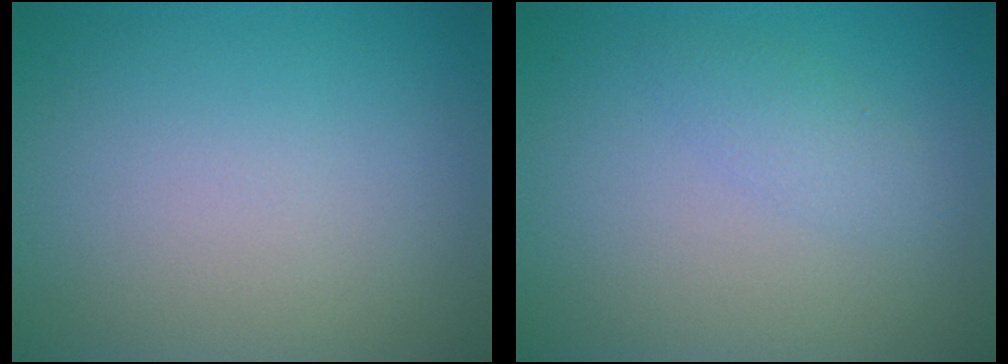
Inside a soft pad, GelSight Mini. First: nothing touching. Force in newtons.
{"total": 1.4, "press": 1.4, "slide": 0.0}